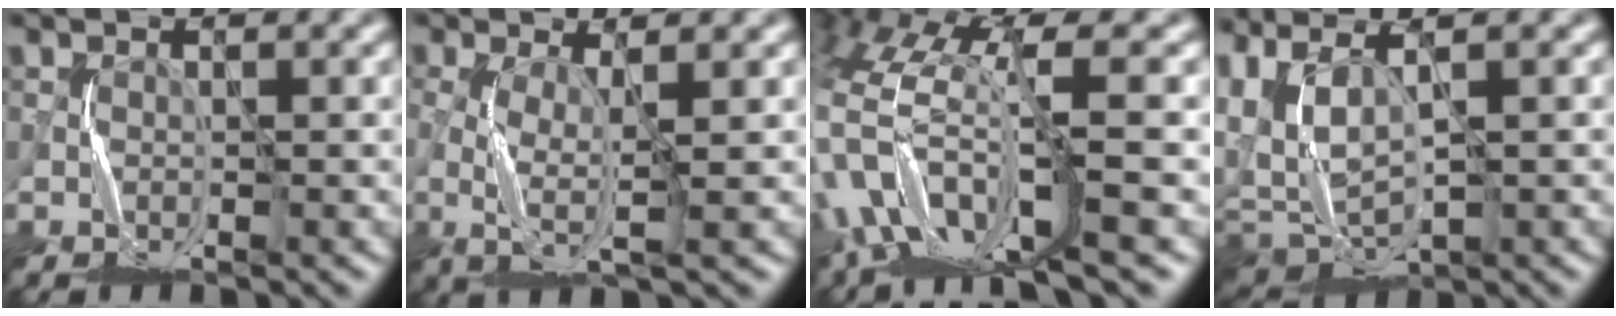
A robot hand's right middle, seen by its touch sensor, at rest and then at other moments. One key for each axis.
{"total": 2.9, "fx": -0.6, "fy": 0.5, "fz": 2.8, "tx": -0.069, "ty": -0.005, "tz": -0.011}
{"total": 10.6, "fx": -3.3, "fy": 3.8, "fz": 9.3, "tx": -0.215, "ty": -0.005, "tz": -0.039}
{"total": 5.2, "fx": 0.5, "fy": 2.9, "fz": 4.3, "tx": -0.111, "ty": -0.001, "tz": 0.013}